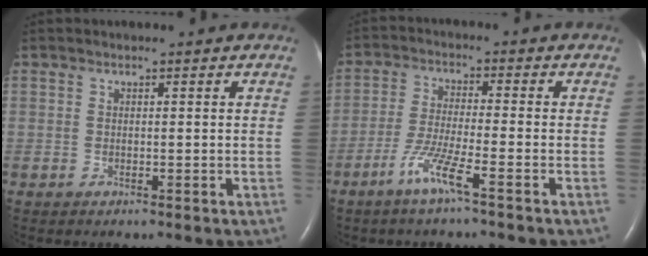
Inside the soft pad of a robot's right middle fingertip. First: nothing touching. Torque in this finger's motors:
{"motor_torque": [0.96, -0.86, 0.22, 0.07]}